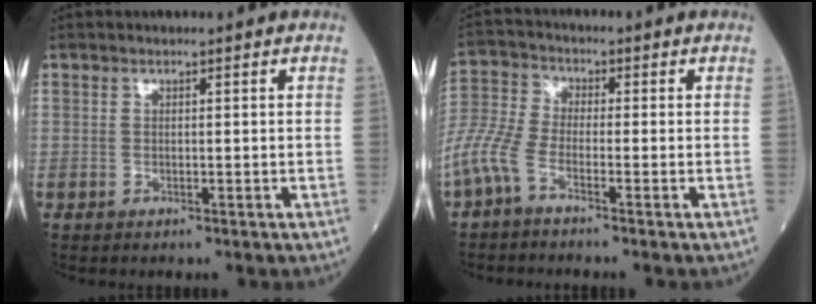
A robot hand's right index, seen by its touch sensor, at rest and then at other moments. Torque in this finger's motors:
{"motor_torque": [0.15, -0.23, 0.46, 0.11]}